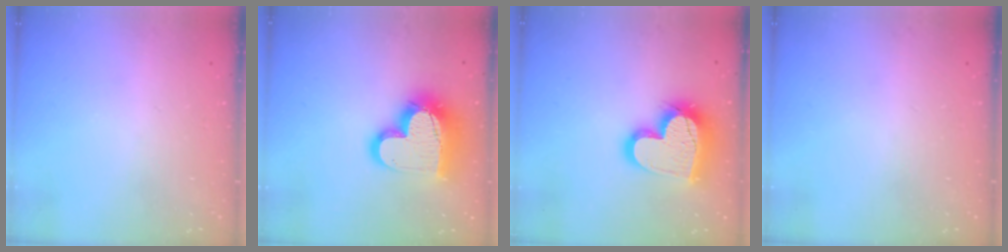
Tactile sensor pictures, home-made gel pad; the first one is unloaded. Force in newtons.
{"total": 19.0, "press": 18.9, "slide": 1.3}
{"total": 20.2, "press": 20.1, "slide": 1.6}
{"total": 0.0}